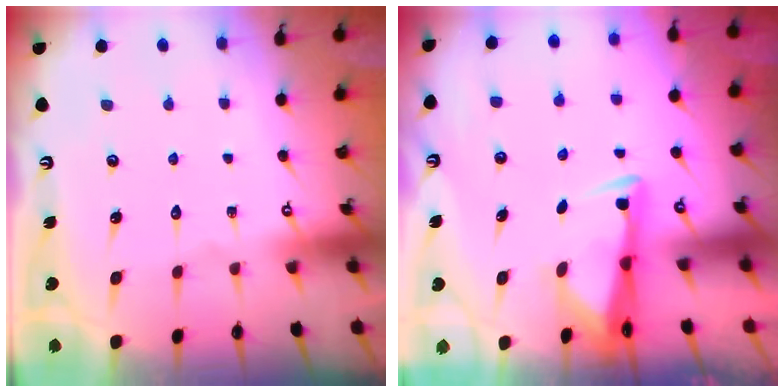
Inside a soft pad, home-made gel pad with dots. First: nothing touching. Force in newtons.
{"total": 2.9, "press": 2.8, "slide": 0.9}